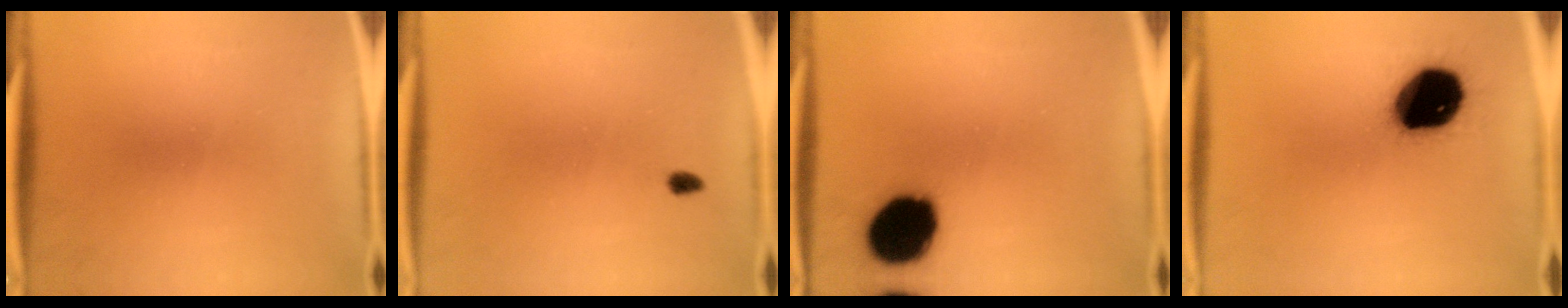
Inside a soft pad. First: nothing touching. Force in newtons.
{"total": 1.5}
{"total": 16.2}
{"total": 20.1}